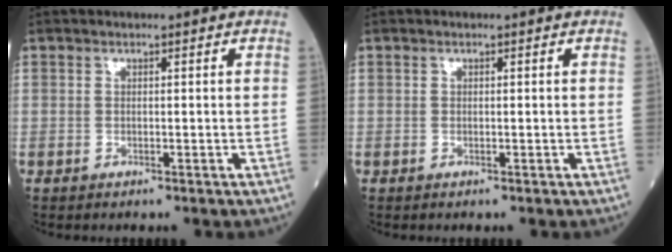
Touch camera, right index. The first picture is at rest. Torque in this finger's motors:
{"motor_torque": [-0.07, -0.13, 0.04, 0.00]}